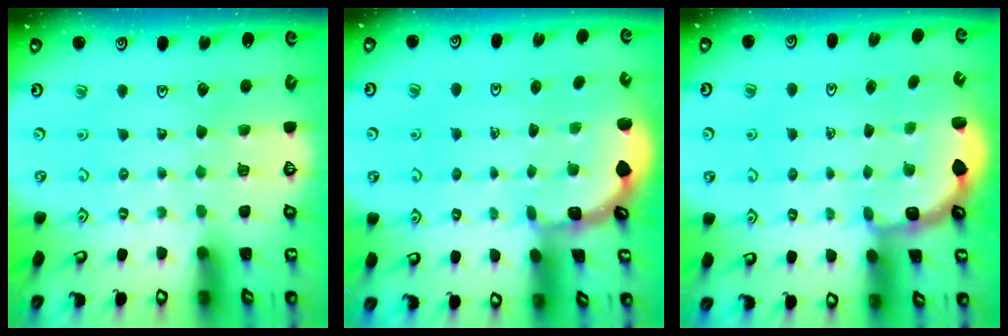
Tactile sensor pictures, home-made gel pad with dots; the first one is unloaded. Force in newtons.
{"total": 1.2, "press": 1.2, "slide": 0.3}
{"total": 2.8, "press": 2.3, "slide": 1.7}